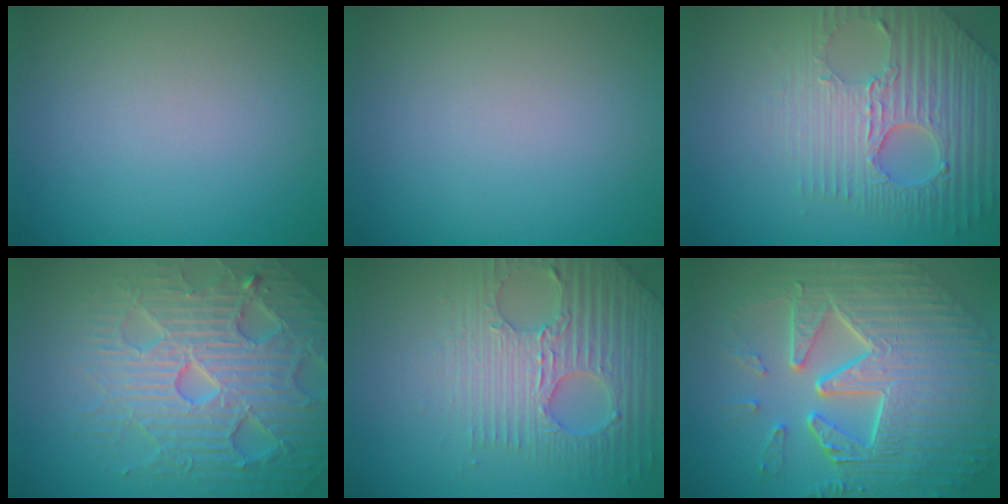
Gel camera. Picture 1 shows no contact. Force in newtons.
{"total": 0.0}
{"total": 7.4, "press": 5.4, "slide": 5.1}
{"total": 7.6, "press": 7.4, "slide": 1.6}
{"total": 4.7, "press": 4.6, "slide": 1.2}
{"total": 10.5, "press": 7.3, "slide": 7.5}